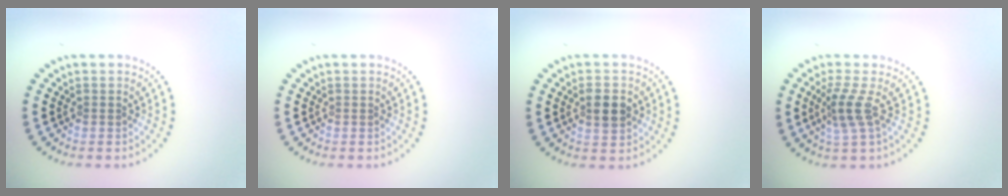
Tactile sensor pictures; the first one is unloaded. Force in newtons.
{"total": 0.0}
{"total": 2.9, "press": 2.9, "slide": 0.2}
{"total": 2.5, "press": 1.8, "slide": 1.8}